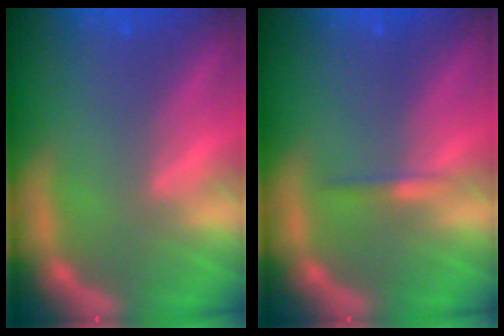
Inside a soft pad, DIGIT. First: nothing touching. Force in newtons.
{"total": 0.9}